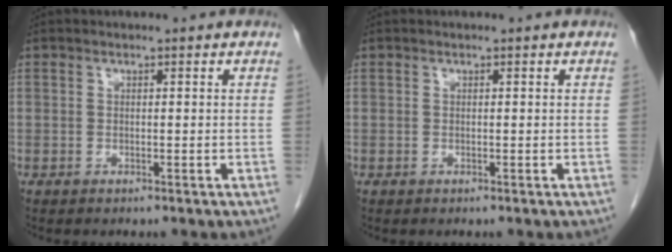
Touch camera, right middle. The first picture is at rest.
{"total": 0.0}